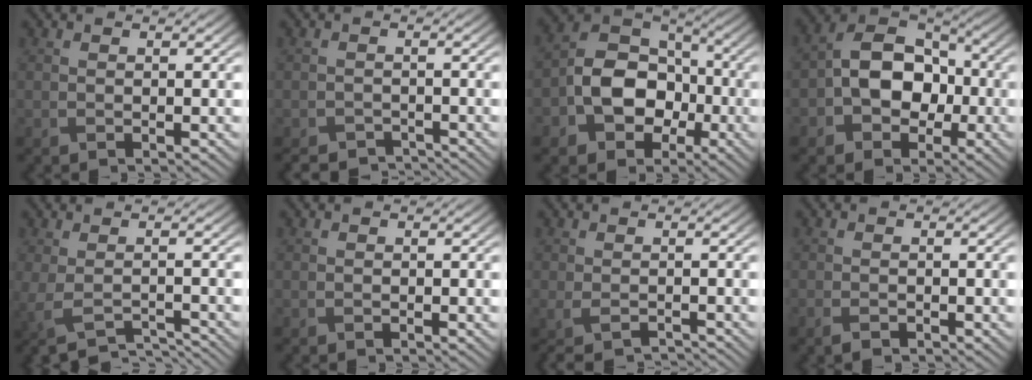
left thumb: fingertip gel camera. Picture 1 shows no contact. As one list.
[{"total": 3.6, "force": [-3.4, 0.8, 0.8], "torque": [-0.012, -0.009, -0.059]}, {"total": 10.1, "force": [-3.1, 7.5, 6.0], "torque": [-0.118, -0.007, -0.067]}, {"total": 9.6, "force": [-1.9, 7.0, 6.2], "torque": [-0.108, 0.006, -0.047]}, {"total": 3.7, "force": [-2.2, 0.6, 2.8], "torque": [-0.050, -0.014, -0.034]}, {"total": 0.0}, {"total": 2.7, "force": [-2.1, 0.5, 1.6], "torque": [-0.038, -0.012, -0.035]}, {"total": 1.6, "force": [-1.0, 0.8, 0.9], "torque": [-0.020, -0.003, -0.019]}]